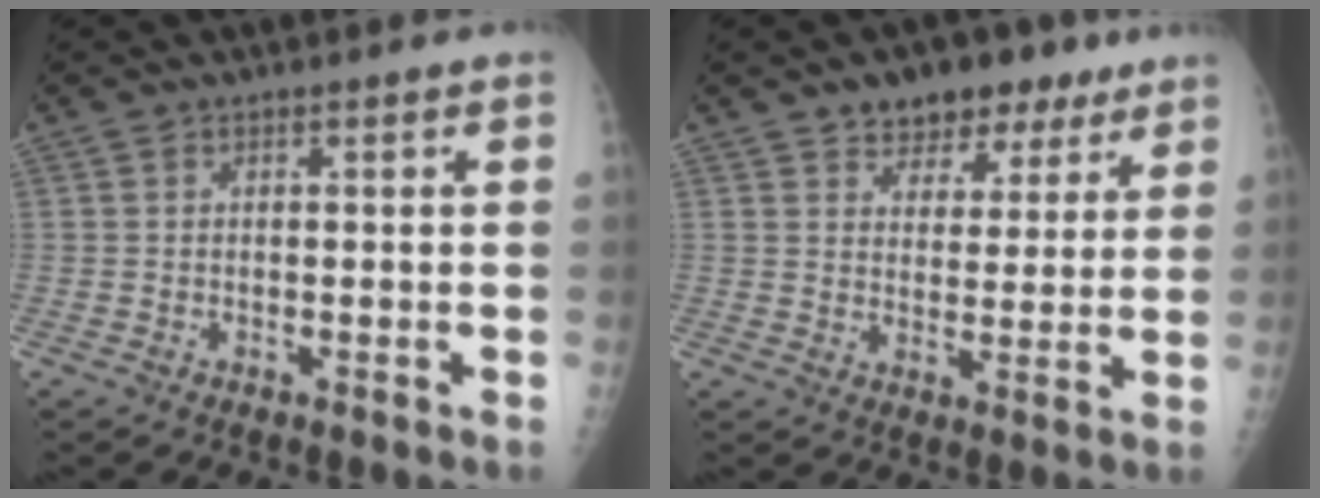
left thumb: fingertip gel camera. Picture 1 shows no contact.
{"total": 10.1, "force": [6.7, 6.4, 4.0], "torque": [-0.007, -0.024, 0.099]}